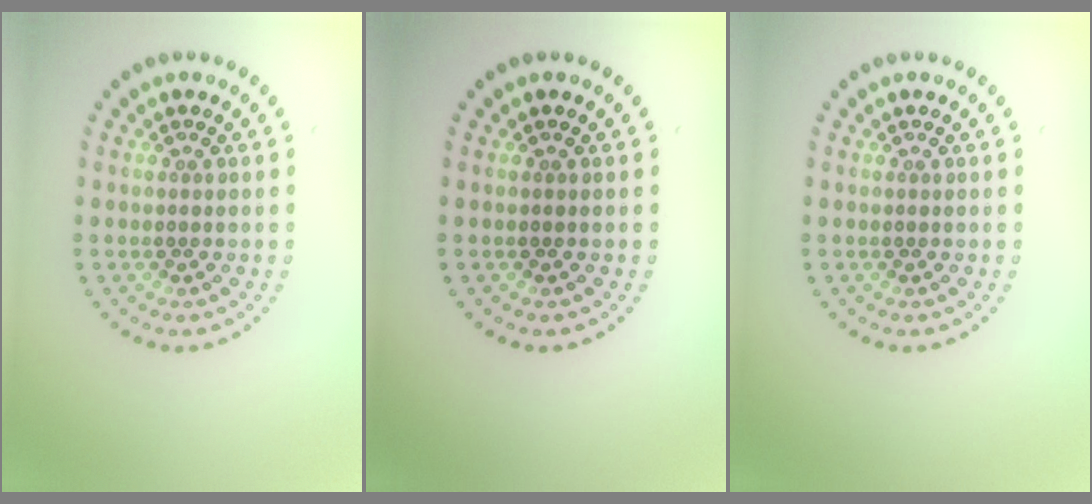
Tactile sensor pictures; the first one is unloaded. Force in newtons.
{"total": 0.0}
{"total": 0.0}